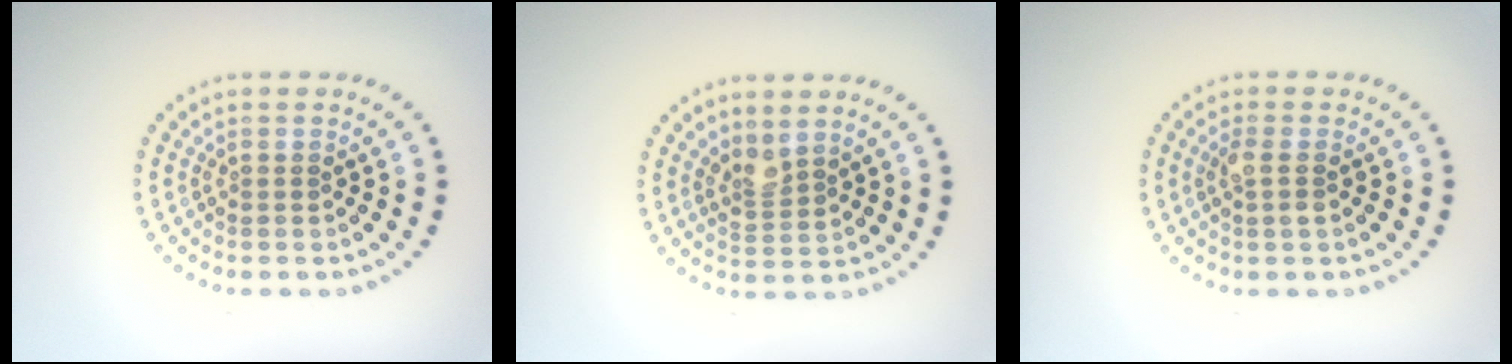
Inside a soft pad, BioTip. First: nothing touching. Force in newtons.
{"total": 2.0, "press": 1.5, "slide": 1.3}
{"total": 1.7, "press": 1.6, "slide": 0.5}